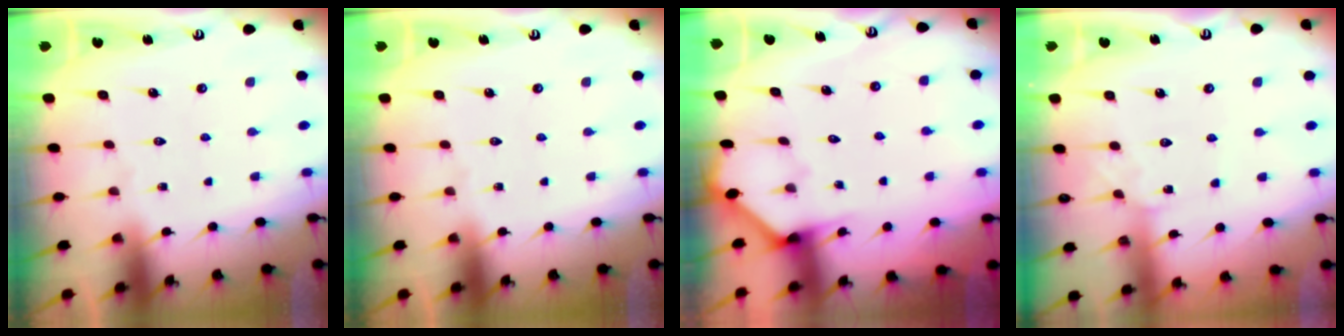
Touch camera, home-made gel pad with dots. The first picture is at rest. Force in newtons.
{"total": 0.0}
{"total": 2.0, "press": 2.0, "slide": 0.2}
{"total": 3.2, "press": 3.2, "slide": 0.2}